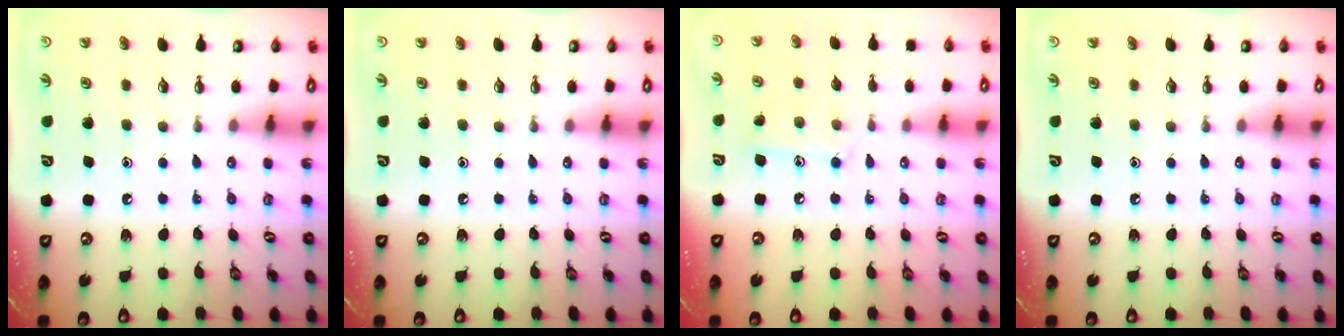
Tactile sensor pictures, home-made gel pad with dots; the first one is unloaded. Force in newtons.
{"total": 0.0}
{"total": 8.7, "press": 8.6, "slide": 0.6}
{"total": 0.0}